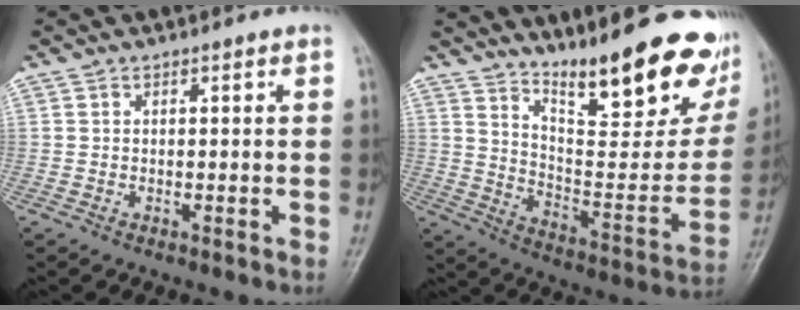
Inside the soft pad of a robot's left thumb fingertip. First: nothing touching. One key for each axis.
{"total": 25.5, "fx": 17.8, "fy": 7.1, "fz": 16.8, "tx": -0.203, "ty": -0.109, "tz": 0.266}